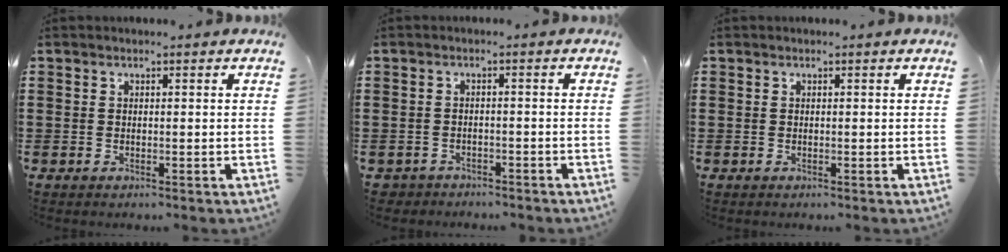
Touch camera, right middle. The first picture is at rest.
{"total": 2.0, "force": [-1.9, 0.5, -0.2], "torque": [-0.004, -0.003, -0.044]}
{"total": 0.0}